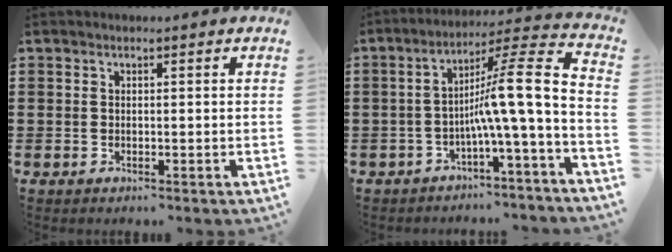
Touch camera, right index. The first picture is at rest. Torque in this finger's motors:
{"motor_torque": [1.78, 0.01, 0.34, 0.15]}